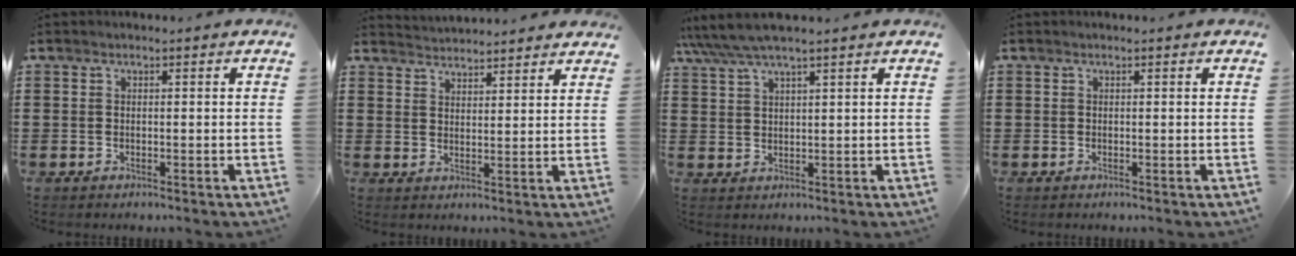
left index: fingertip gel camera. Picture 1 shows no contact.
{"total": 3.3, "force": [3.2, -0.2, -0.4], "torque": [-0.002, -0.012, 0.060]}
{"total": 4.3, "force": [3.5, 0.3, 2.4], "torque": [-0.055, -0.006, 0.064]}
{"total": 0.0}